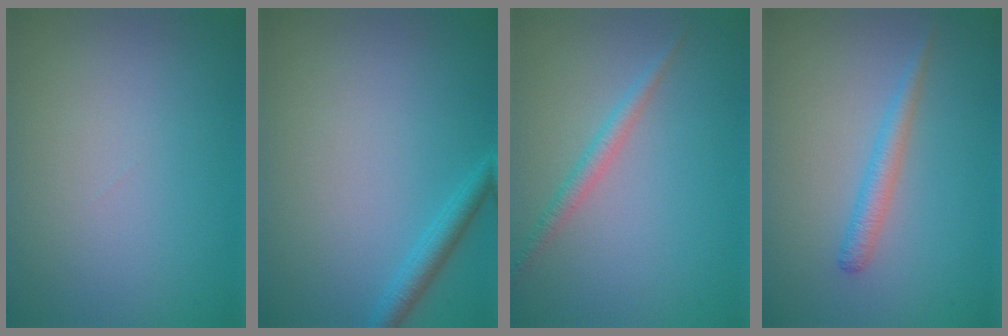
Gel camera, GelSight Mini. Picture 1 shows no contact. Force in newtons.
{"total": 1.9, "press": 1.9, "slide": 0.1}
{"total": 1.6, "press": 1.6, "slide": 0.0}
{"total": 1.9, "press": 1.8, "slide": 0.1}